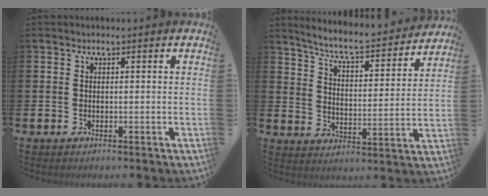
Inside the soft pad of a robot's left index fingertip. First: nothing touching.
{"total": 6.8, "force": [6.3, 0.9, 2.4], "torque": [-0.080, -0.045, 0.105]}